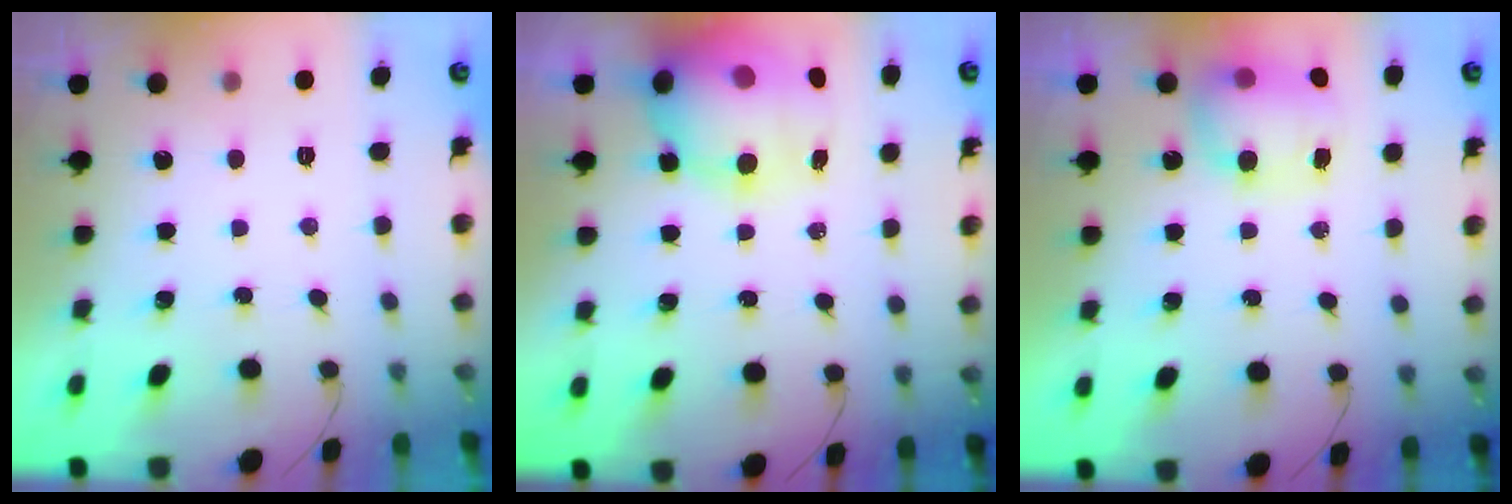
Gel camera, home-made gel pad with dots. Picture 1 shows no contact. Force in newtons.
{"total": 15.6, "press": 15.1, "slide": 3.9}
{"total": 7.9, "press": 7.8, "slide": 1.1}